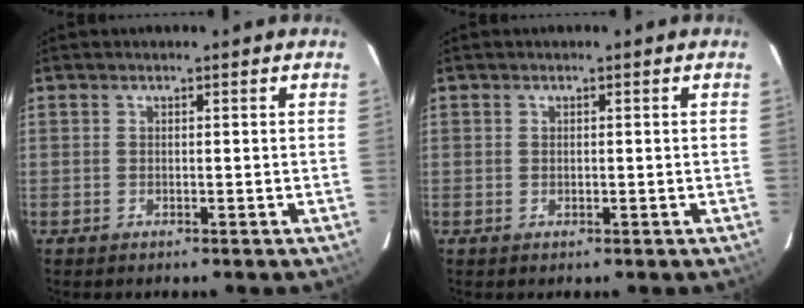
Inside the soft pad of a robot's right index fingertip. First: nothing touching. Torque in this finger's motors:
{"motor_torque": [-0.20, 0.12, -0.09, -0.02]}